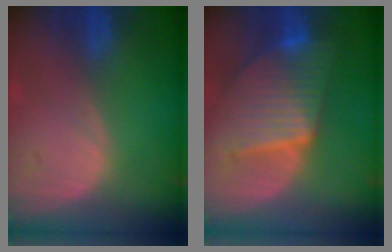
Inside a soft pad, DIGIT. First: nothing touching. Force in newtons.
{"total": 9.4, "press": 9.4, "slide": 0.8}